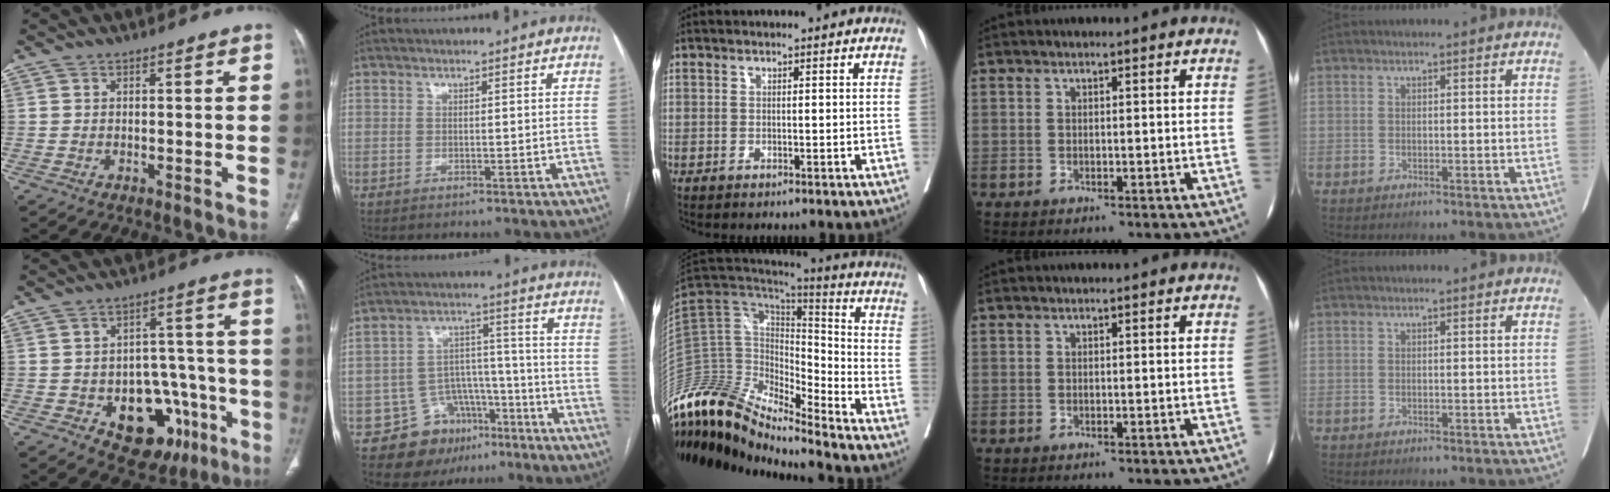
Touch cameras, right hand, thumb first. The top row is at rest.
{"thumb": {"total": 16.7, "force": [-7.0, 10.6, 10.8], "torque": [-0.097, 0.049, -0.083]}, "index": {"total": 10.7, "force": [-6.9, 7.6, 3.1], "torque": [-0.038, 0.053, -0.099]}, "middle": {"total": 21.4, "force": [-19.0, 4.0, 9.0], "torque": [-0.188, 0.039, -0.341]}}